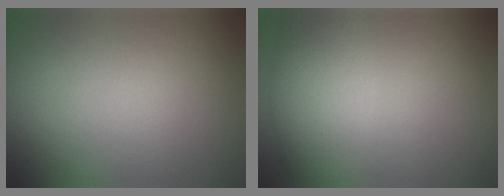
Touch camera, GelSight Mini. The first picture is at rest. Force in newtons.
{"total": 4.5, "press": 4.5, "slide": 0.2}